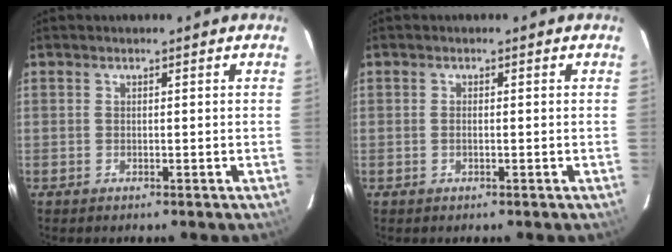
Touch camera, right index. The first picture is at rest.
{"total": 0.8, "force": [-0.1, 0.3, 0.8], "torque": [-0.017, 0.001, -0.004]}